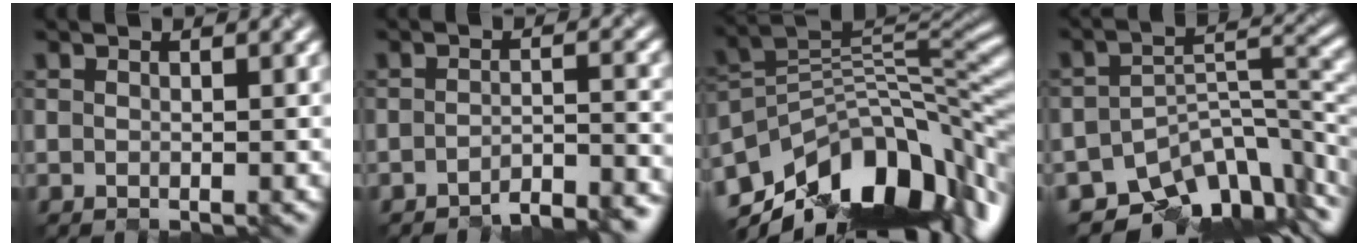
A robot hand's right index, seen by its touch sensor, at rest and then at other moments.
{"total": 4.6, "force": [-4.3, 0.5, 1.7], "torque": [-0.028, 0.001, -0.060]}
{"total": 12.7, "force": [-7.3, 6.6, 8.0], "torque": [-0.158, 0.013, -0.118]}
{"total": 8.8, "force": [-7.0, 3.7, 3.9], "torque": [-0.049, -0.020, -0.113]}